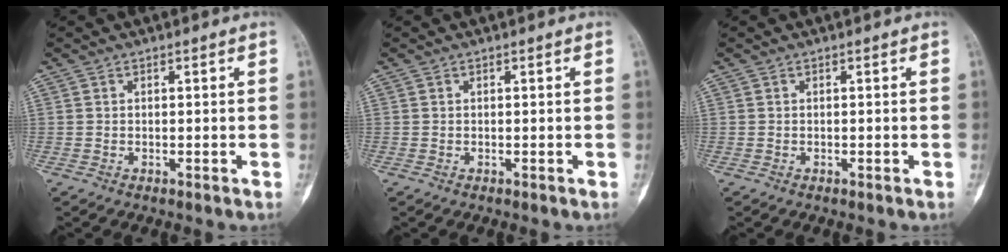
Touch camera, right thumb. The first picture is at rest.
{"total": 0.0}
{"total": 0.0}